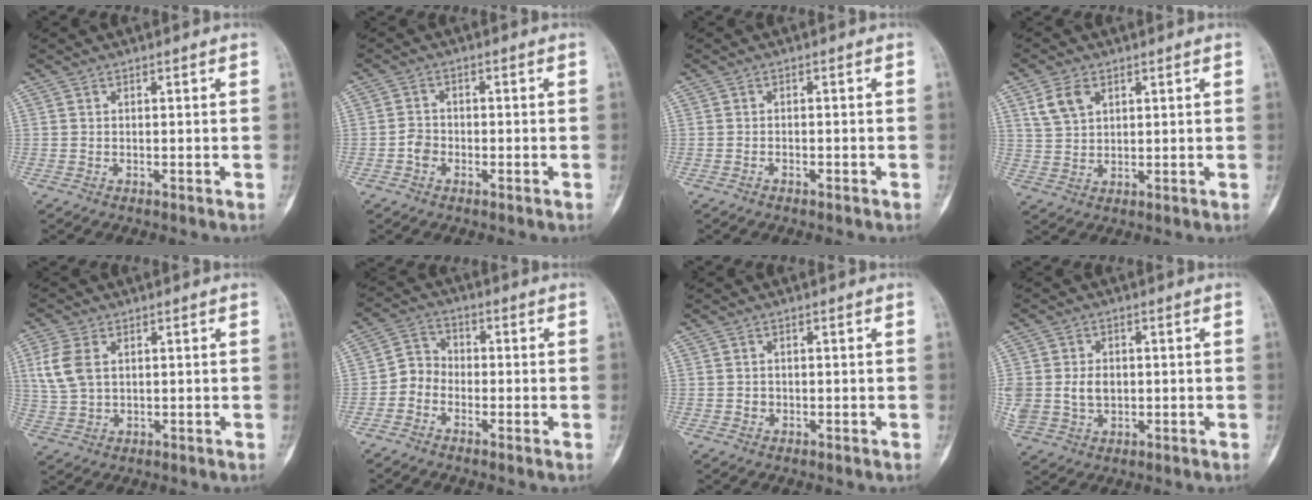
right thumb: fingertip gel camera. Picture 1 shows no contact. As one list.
[{"total": 2.6, "force": [-1.1, 2.0, 1.3], "torque": [-0.015, 0.009, -0.027]}, {"total": 0.8, "force": [-0.6, 0.4, 0.4], "torque": [-0.012, 0.007, -0.010]}, {"total": 5.5, "force": [2.7, 3.6, 3.3], "torque": [-0.058, -0.004, 0.058]}, {"total": 7.3, "force": [2.0, 4.7, 5.2], "torque": [-0.117, 0.001, 0.046]}, {"total": 4.6, "force": [-1.9, 3.8, 1.6], "torque": [-0.001, 0.017, -0.054]}, {"total": 1.0, "force": [-0.2, 0.9, 0.3], "torque": [0.000, 0.004, -0.003]}, {"total": 9.8, "force": [0.3, 7.8, 5.9], "torque": [-0.133, 0.003, 0.022]}]